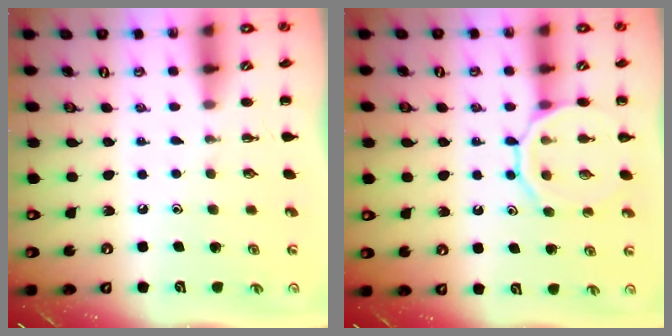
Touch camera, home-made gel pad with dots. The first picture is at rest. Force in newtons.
{"total": 12.1, "press": 12.0, "slide": 1.3}